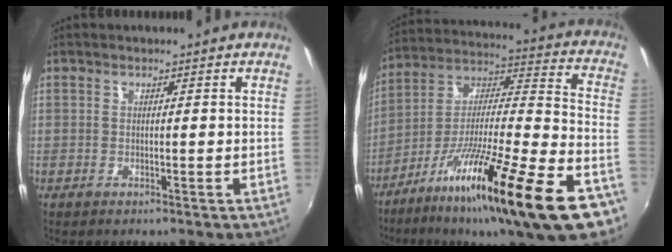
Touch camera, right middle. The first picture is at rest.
{"total": 28.5, "force": [-16.6, 3.8, 22.8], "torque": [-0.341, -0.041, -0.268]}